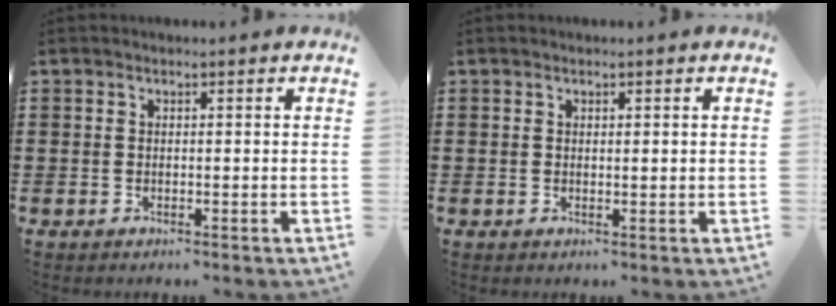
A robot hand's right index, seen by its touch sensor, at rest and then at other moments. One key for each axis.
{"total": 0.5, "fx": 0.3, "fy": 0.1, "fz": 0.4, "tx": -0.009, "ty": 0.001, "tz": 0.006}